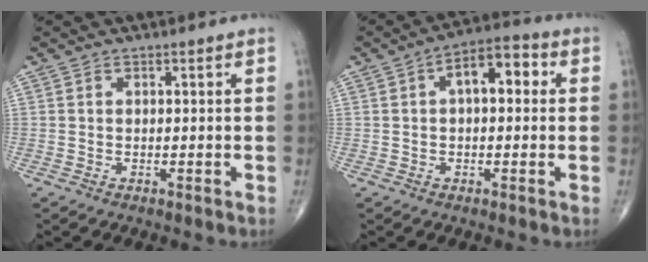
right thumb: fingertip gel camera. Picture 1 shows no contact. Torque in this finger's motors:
{"motor_torque": [1.38, 3.32, 0.91, 0.26, 0.08]}